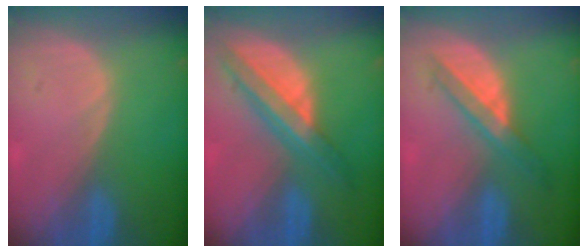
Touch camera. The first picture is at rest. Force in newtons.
{"total": 8.0, "press": 6.7, "slide": 4.3}
{"total": 6.0, "press": 5.5, "slide": 2.5}